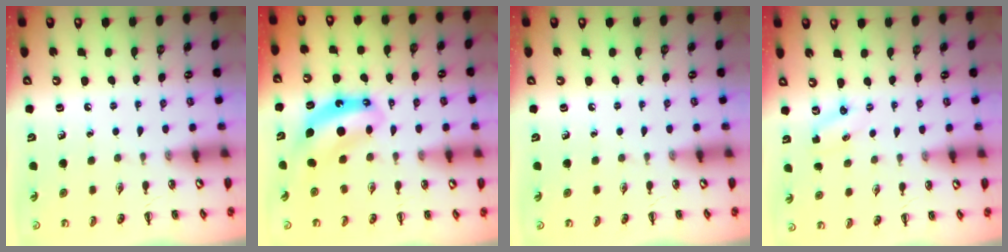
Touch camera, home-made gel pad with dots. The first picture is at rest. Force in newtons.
{"total": 8.3, "press": 8.1, "slide": 1.7}
{"total": 0.0}
{"total": 2.2, "press": 2.1, "slide": 0.6}